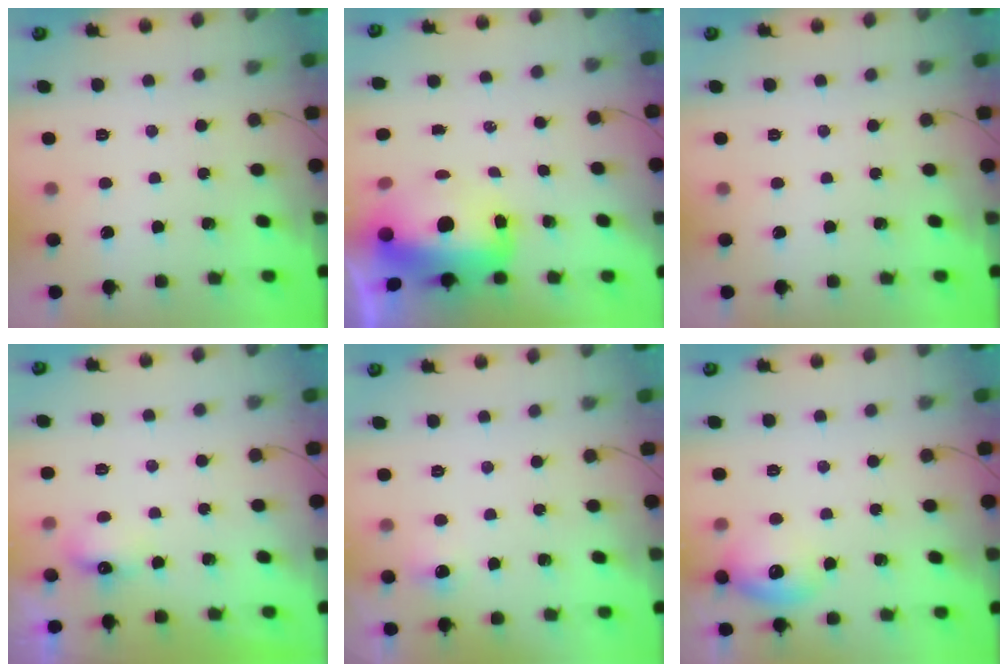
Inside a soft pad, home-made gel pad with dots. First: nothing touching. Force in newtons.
{"total": 11.7, "press": 11.3, "slide": 2.8}
{"total": 0.0}
{"total": 4.3, "press": 4.2, "slide": 1.2}
{"total": 4.0, "press": 3.7, "slide": 1.6}
{"total": 12.2, "press": 12.2, "slide": 1.1}